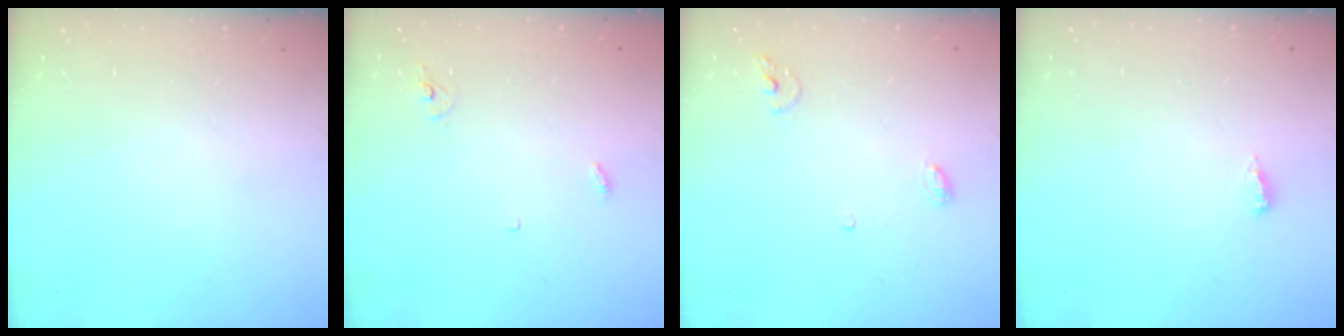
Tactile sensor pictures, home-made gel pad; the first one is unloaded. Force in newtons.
{"total": 2.9, "press": 2.9, "slide": 0.2}
{"total": 3.8, "press": 3.8, "slide": 0.2}
{"total": 2.7, "press": 2.5, "slide": 1.0}